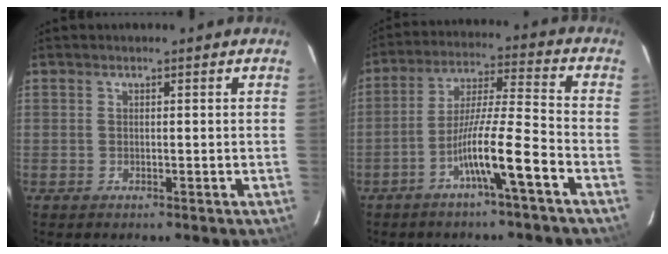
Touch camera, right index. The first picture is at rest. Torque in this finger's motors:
{"motor_torque": [1.27, -0.86, 0.78, 0.19]}